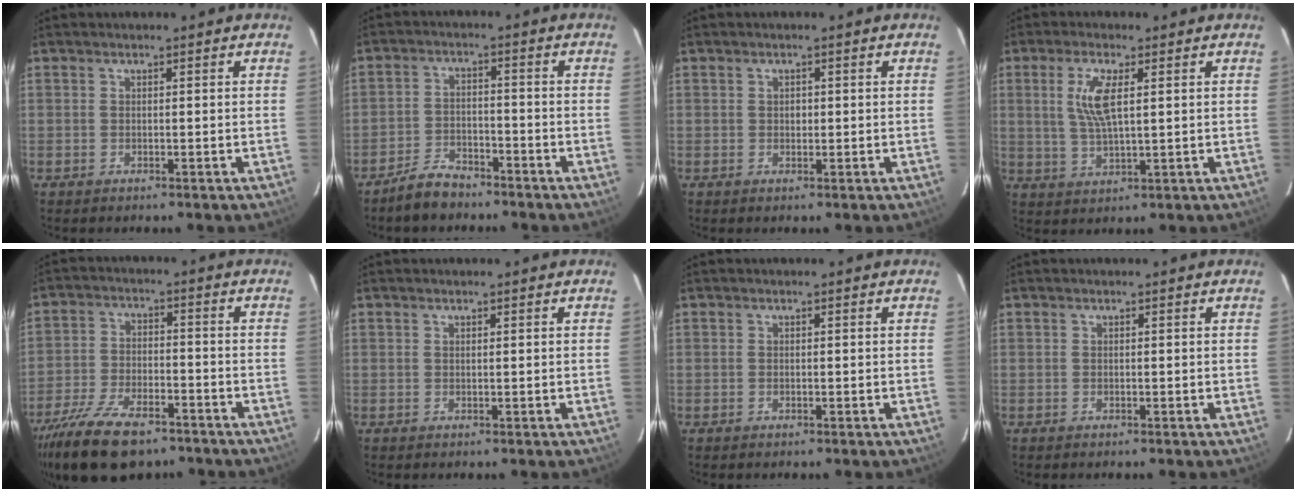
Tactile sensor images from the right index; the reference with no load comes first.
{"total": 5.7, "force": [-4.8, 2.6, 1.6], "torque": [-0.053, 0.013, -0.082]}
{"total": 1.0, "force": [0.0, 0.9, 0.3], "torque": [-0.003, 0.004, 0.001]}
{"total": 6.7, "force": [1.7, 1.9, 6.2], "torque": [-0.127, 0.001, 0.035]}
{"total": 16.4, "force": [-12.2, 6.7, 8.8], "torque": [-0.197, -0.030, -0.212]}
{"total": 0.0}
{"total": 0.0}
{"total": 0.0}